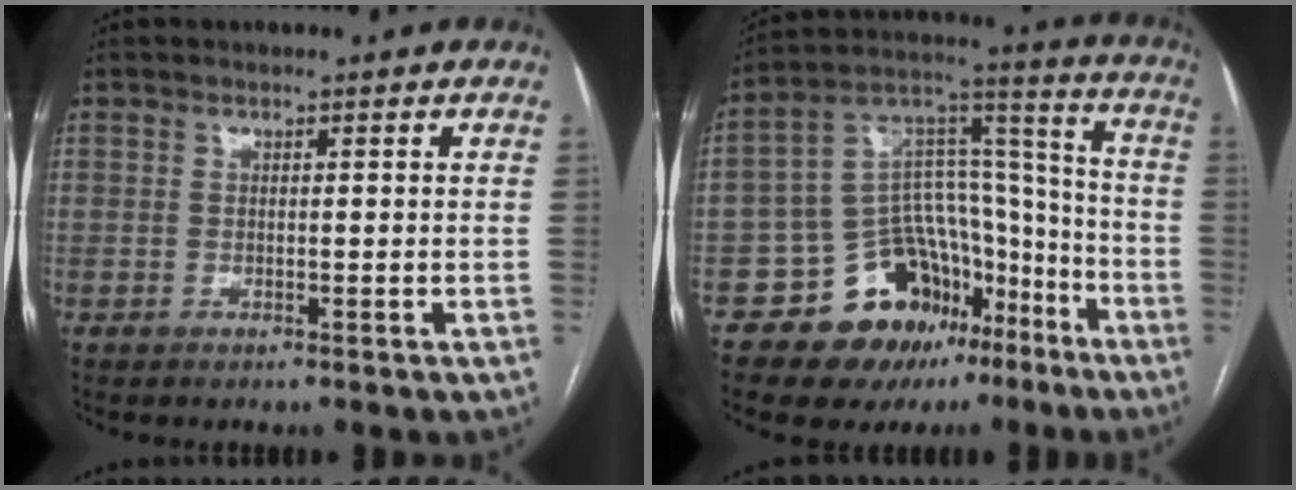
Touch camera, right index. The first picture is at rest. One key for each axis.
{"total": 17.3, "fx": -10.4, "fy": 10.7, "fz": 8.7, "tx": -0.124, "ty": 0.071, "tz": -0.160}